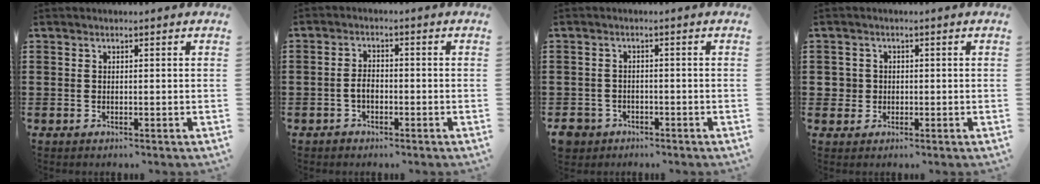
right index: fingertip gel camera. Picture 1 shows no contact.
{"total": 2.6, "force": [-0.9, 1.6, 1.8], "torque": [-0.044, 0.001, -0.020]}
{"total": 2.8, "force": [-2.4, 1.5, 0.0], "torque": [-0.014, -0.002, -0.055]}
{"total": 2.3, "force": [-0.2, 2.2, 0.4], "torque": [-0.018, 0.007, -0.007]}